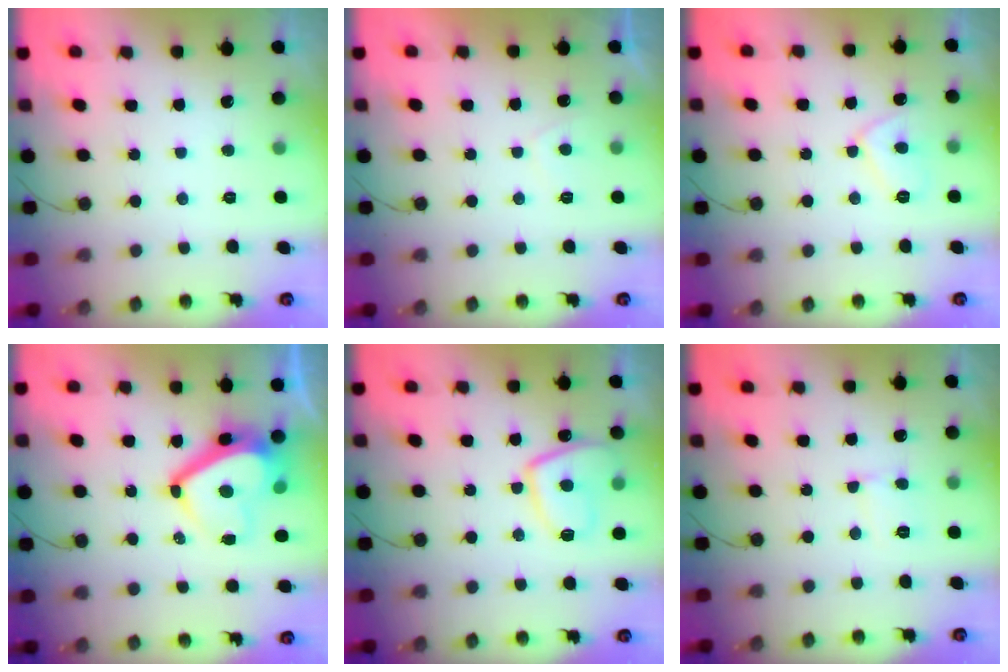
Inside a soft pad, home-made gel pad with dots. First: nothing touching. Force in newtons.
{"total": 2.8, "press": 2.7, "slide": 0.8}
{"total": 7.0, "press": 7.0, "slide": 0.8}
{"total": 12.6, "press": 12.6, "slide": 1.5}
{"total": 10.8, "press": 10.8, "slide": 1.3}
{"total": 4.7, "press": 4.7, "slide": 0.5}